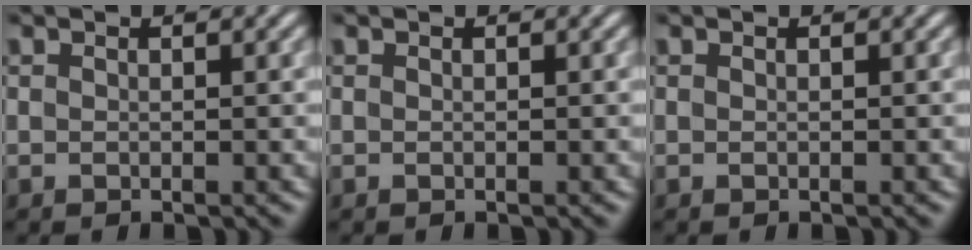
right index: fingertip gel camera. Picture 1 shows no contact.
{"total": 0.0}
{"total": 0.0}